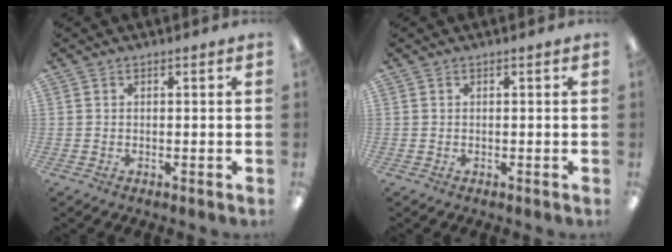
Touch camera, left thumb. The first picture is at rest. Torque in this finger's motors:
{"motor_torque": [0.00, 0.00, -0.02, 0.02, 0.00]}